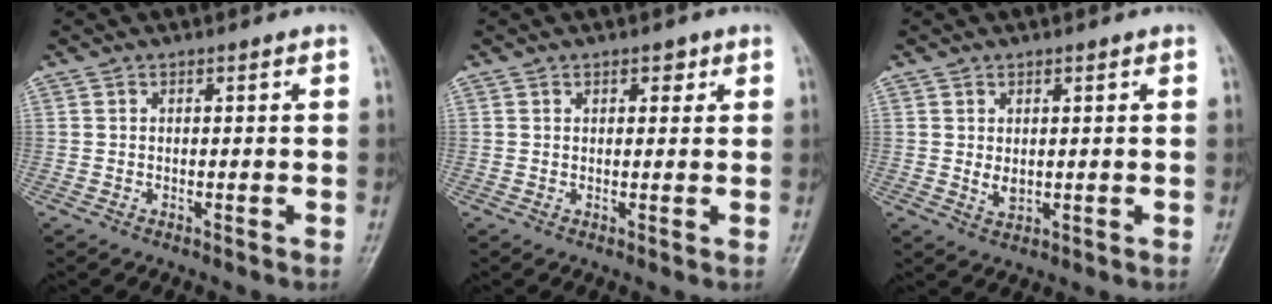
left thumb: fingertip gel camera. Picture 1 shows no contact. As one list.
[{"total": 1.9, "force": [1.1, 1.1, 1.1], "torque": [-0.001, -0.003, 0.012]}, {"total": 2.4, "force": [0.6, 1.5, 1.8], "torque": [-0.026, -0.009, 0.016]}]